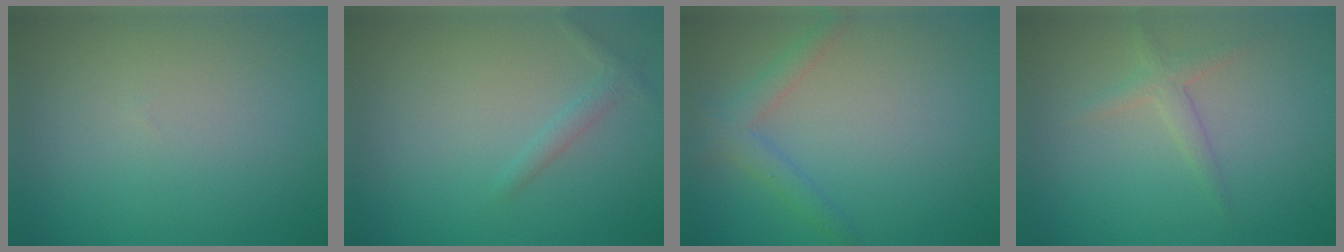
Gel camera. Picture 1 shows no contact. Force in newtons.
{"total": 1.1, "press": 1.1, "slide": 0.0}
{"total": 2.2, "press": 2.2, "slide": 0.1}
{"total": 1.7, "press": 1.7, "slide": 0.1}